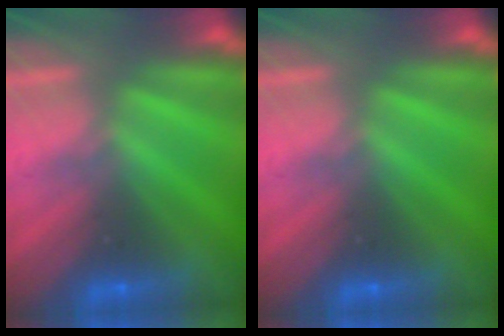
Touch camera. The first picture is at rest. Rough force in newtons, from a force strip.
{"total": 0.0}